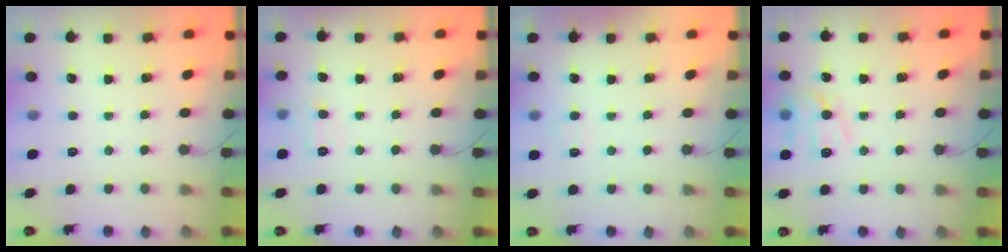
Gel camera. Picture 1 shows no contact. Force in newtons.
{"total": 6.6, "press": 6.4, "slide": 1.3}
{"total": 3.6, "press": 3.4, "slide": 1.1}
{"total": 12.0, "press": 12.0, "slide": 0.1}